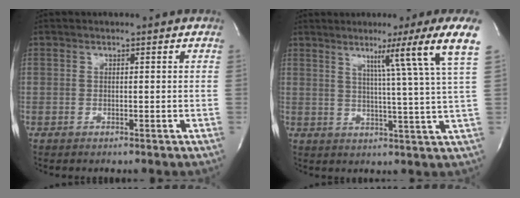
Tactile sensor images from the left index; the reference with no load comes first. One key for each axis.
{"total": 12.3, "fx": 6.9, "fy": -3.2, "fz": 9.6, "tx": -0.134, "ty": -0.014, "tz": 0.077}